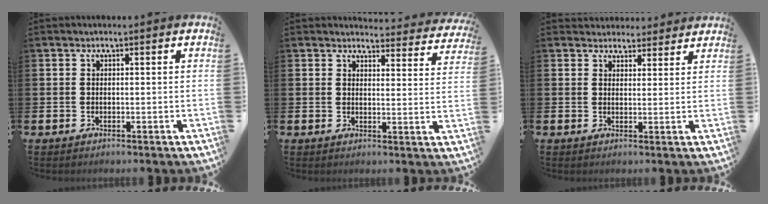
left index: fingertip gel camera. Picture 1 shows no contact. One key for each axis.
{"total": 3.5, "fx": 3.5, "fy": 0.6, "fz": 0.0, "tx": 0.002, "ty": -0.030, "tz": 0.057}
{"total": 3.5, "fx": 3.3, "fy": 1.2, "fz": -0.3, "tx": 0.010, "ty": -0.017, "tz": 0.058}